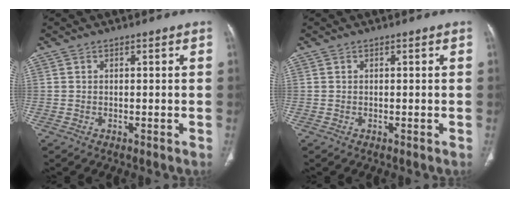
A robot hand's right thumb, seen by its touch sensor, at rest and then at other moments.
{"total": 0.0}